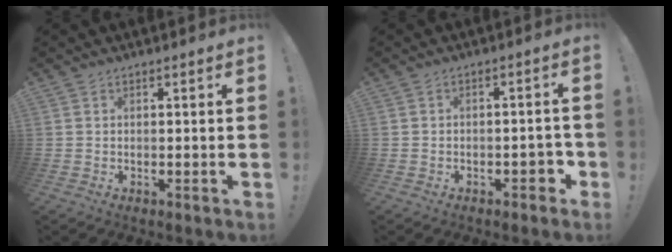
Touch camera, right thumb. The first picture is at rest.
{"total": 4.2, "force": [-2.2, 2.4, 2.7], "torque": [-0.036, 0.016, -0.036]}